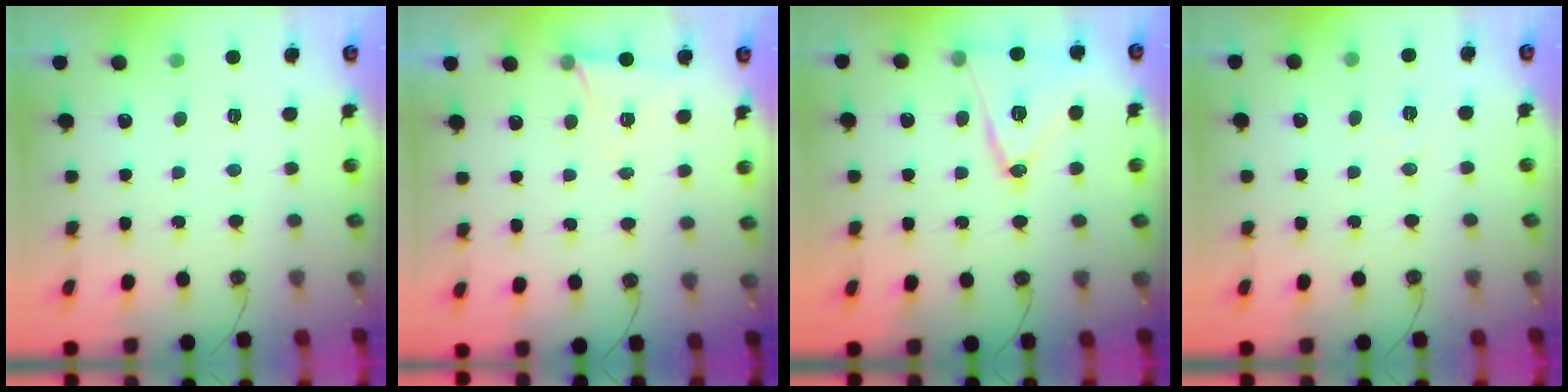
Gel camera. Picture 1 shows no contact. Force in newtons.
{"total": 6.1, "press": 4.0, "slide": 4.6}
{"total": 14.9, "press": 14.5, "slide": 3.5}
{"total": 5.7, "press": 3.5, "slide": 4.5}